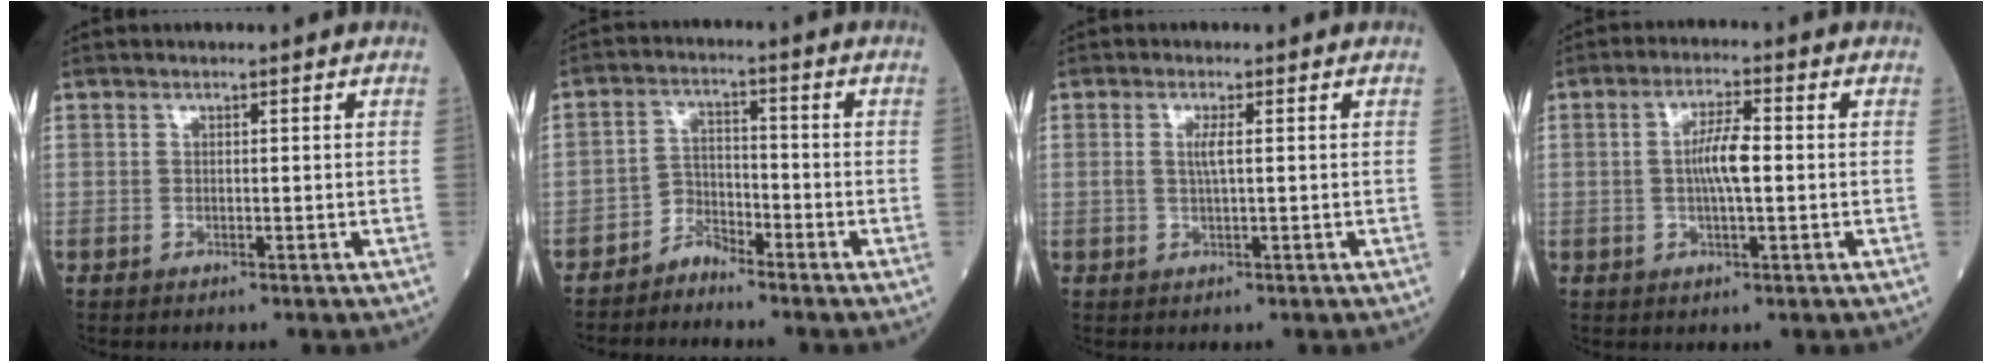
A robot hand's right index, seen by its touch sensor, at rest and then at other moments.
{"total": 3.1, "force": [-2.9, 1.1, 0.0], "torque": [0.010, 0.000, -0.057]}
{"total": 2.0, "force": [0.3, 0.1, 2.0], "torque": [-0.045, 0.000, 0.003]}
{"total": 5.3, "force": [0.0, 0.8, 5.2], "torque": [-0.100, 0.006, -0.004]}